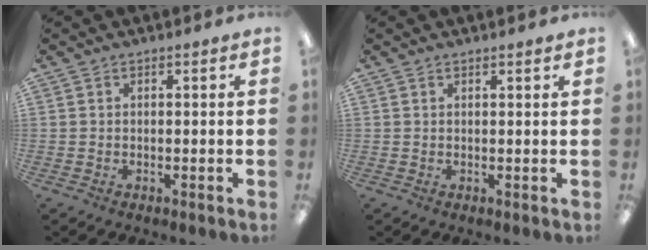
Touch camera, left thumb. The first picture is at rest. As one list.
[{"total": 0.8, "force": [0.8, 0.1, 0.1], "torque": [-0.002, 0.000, 0.015]}]